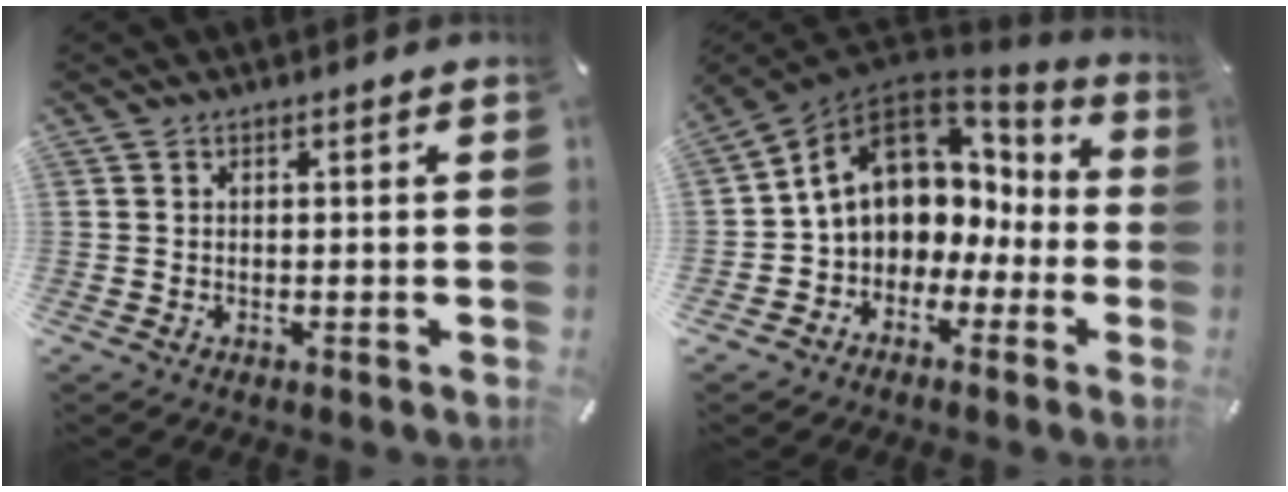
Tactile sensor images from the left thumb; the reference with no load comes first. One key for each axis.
{"total": 12.4, "fx": 2.9, "fy": 10.2, "fz": 6.4, "tx": -0.124, "ty": -0.012, "tz": 0.056}